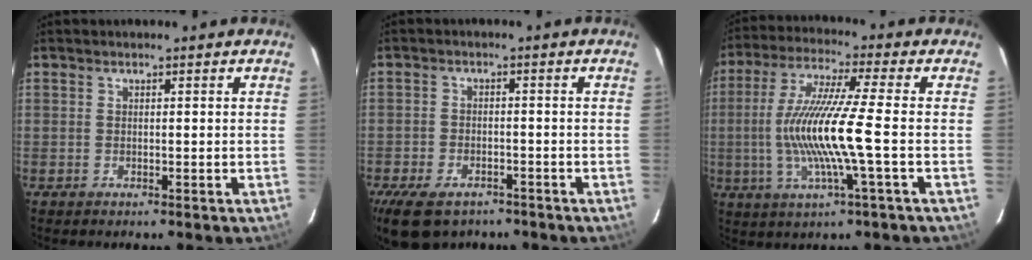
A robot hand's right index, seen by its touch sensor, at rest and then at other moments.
{"total": 11.1, "force": [-7.6, 6.1, 5.3], "torque": [-0.136, -0.013, -0.125]}
{"total": 13.8, "force": [-2.3, -0.6, 13.6], "torque": [-0.268, -0.007, -0.040]}